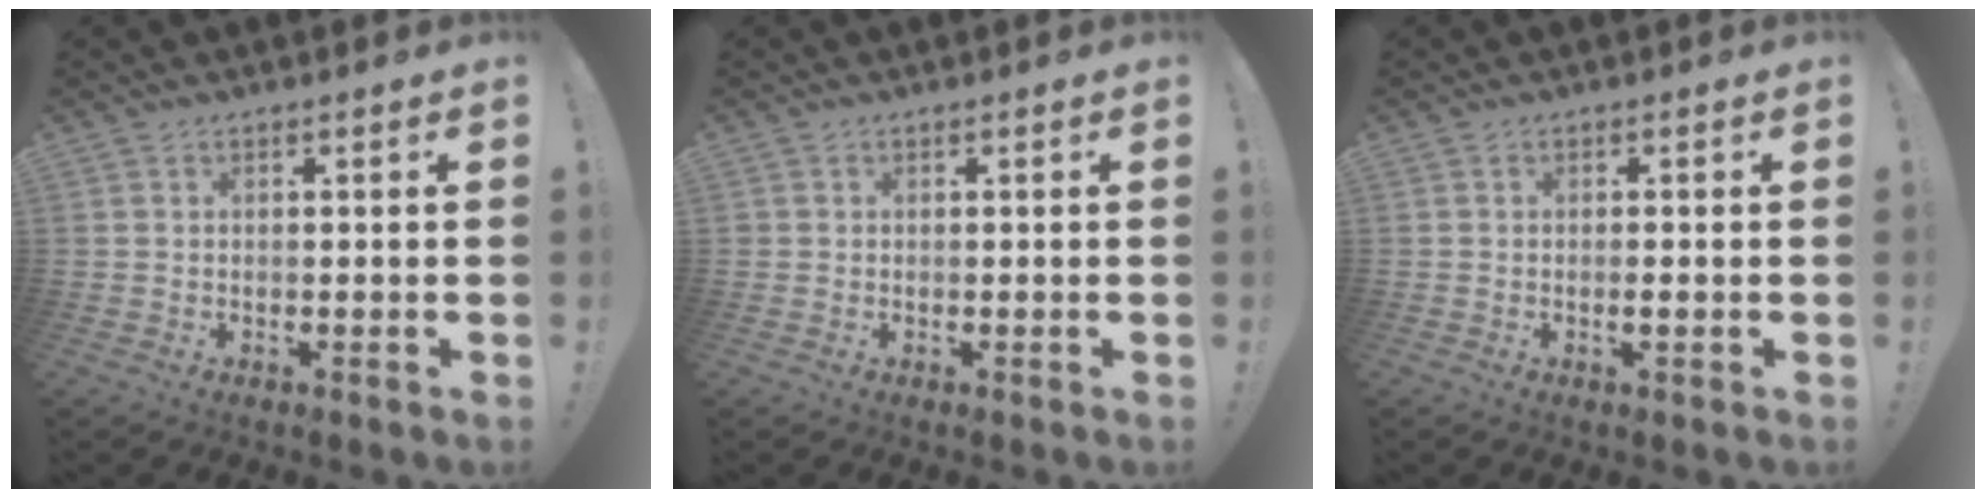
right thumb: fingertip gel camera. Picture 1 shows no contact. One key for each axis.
{"total": 0.6, "fx": 0.0, "fy": 0.6, "fz": 0.0, "tx": -0.008, "ty": 0.004, "tz": 0.002}
{"total": 1.3, "fx": -0.3, "fy": 0.1, "fz": 1.2, "tx": -0.013, "ty": -0.006, "tz": -0.008}